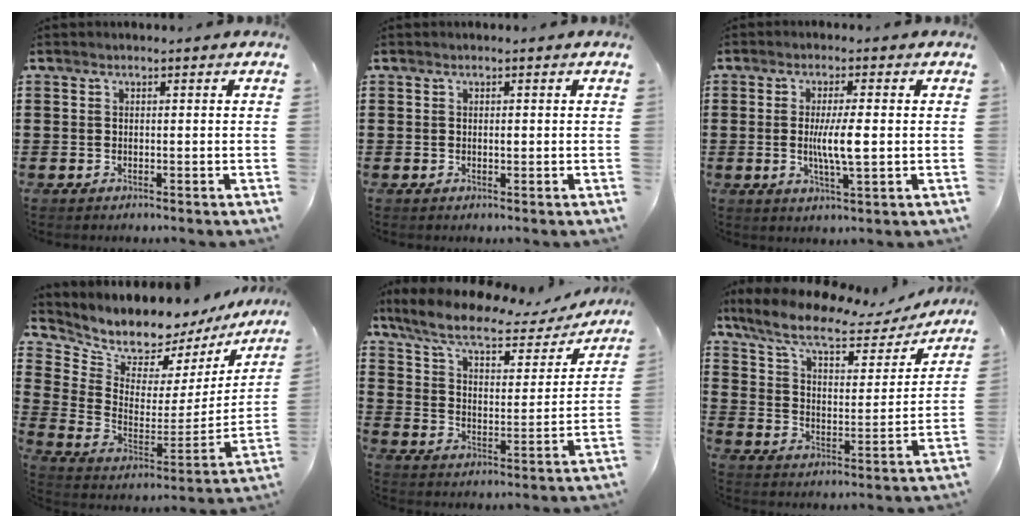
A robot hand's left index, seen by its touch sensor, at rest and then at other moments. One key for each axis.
{"total": 0.6, "fx": 0.1, "fy": 0.3, "fz": 0.6, "tx": -0.012, "ty": 0.000, "tz": 0.001}
{"total": 5.8, "fx": -0.1, "fy": 0.9, "fz": 5.7, "tx": -0.109, "ty": -0.003, "tz": -0.007}
{"total": 6.5, "fx": 6.1, "fy": 2.1, "fz": 0.0, "tx": -0.049, "ty": -0.061, "tz": 0.106}
{"total": 8.4, "fx": 6.4, "fy": 2.1, "fz": 5.0, "tx": -0.120, "ty": -0.025, "tz": 0.108}
{"total": 9.4, "fx": 7.2, "fy": 2.5, "fz": 5.5, "tx": -0.132, "ty": -0.026, "tz": 0.123}